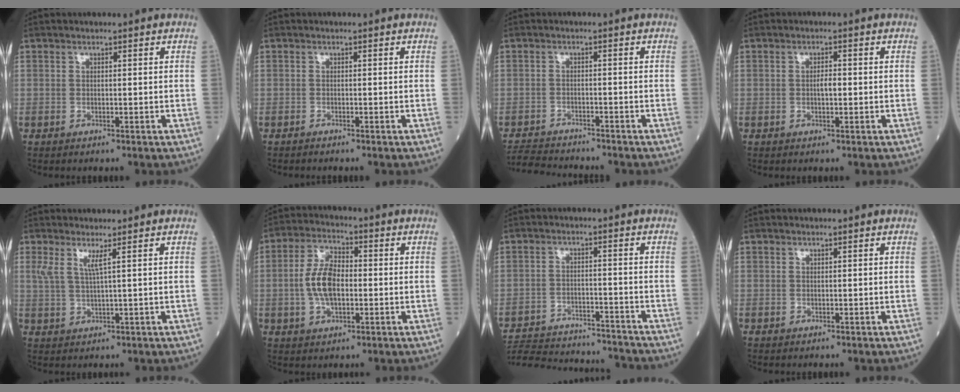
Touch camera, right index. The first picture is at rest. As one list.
[{"total": 0.6, "force": [-0.5, -0.2, 0.1], "torque": [-0.003, -0.001, -0.012]}, {"total": 6.4, "force": [-6.3, 0.1, 1.0], "torque": [-0.016, -0.017, -0.108]}, {"total": 1.6, "force": [-0.2, 0.5, 1.5], "torque": [-0.025, 0.002, -0.004]}, {"total": 2.7, "force": [1.4, -0.3, 2.3], "torque": [-0.056, -0.001, 0.032]}, {"total": 7.9, "force": [-0.7, 3.9, 6.8], "torque": [-0.145, 0.012, -0.016]}, {"total": 17.8, "force": [-17.0, 2.1, 4.7], "torque": [-0.105, -0.008, -0.244]}, {"total": 0.0}]